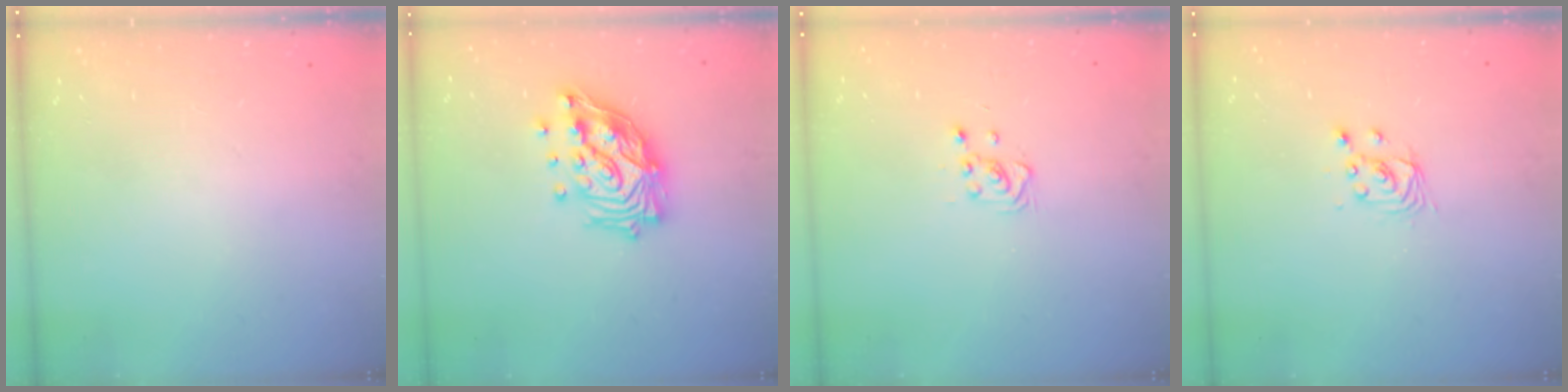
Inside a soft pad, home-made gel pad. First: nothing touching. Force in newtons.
{"total": 16.8, "press": 16.7, "slide": 1.9}
{"total": 3.7, "press": 3.6, "slide": 0.5}
{"total": 2.9, "press": 2.9, "slide": 0.0}